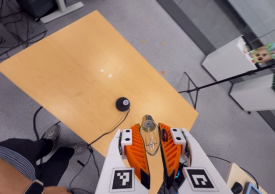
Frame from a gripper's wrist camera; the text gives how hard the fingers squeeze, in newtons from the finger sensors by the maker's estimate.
{"total": 20.8, "left": 25.6, "right": 16.0}